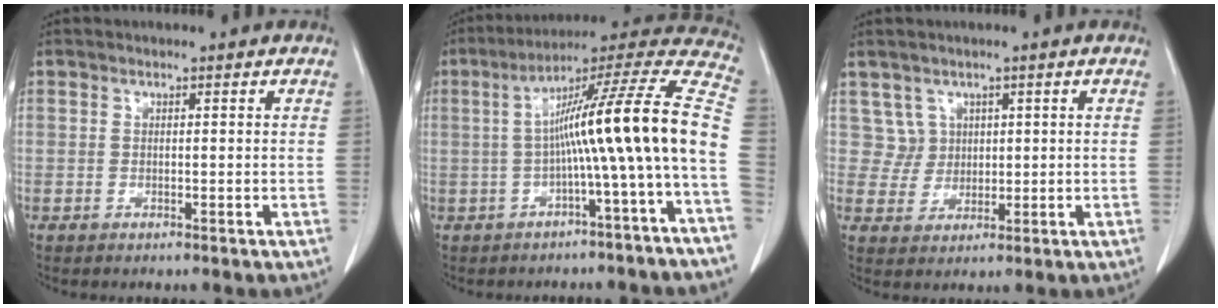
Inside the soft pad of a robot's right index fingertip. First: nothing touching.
{"total": 17.2, "force": [-2.2, -1.5, 17.0], "torque": [-0.241, 0.041, -0.043]}
{"total": 7.7, "force": [3.6, 6.8, -0.6], "torque": [0.016, 0.023, 0.079]}